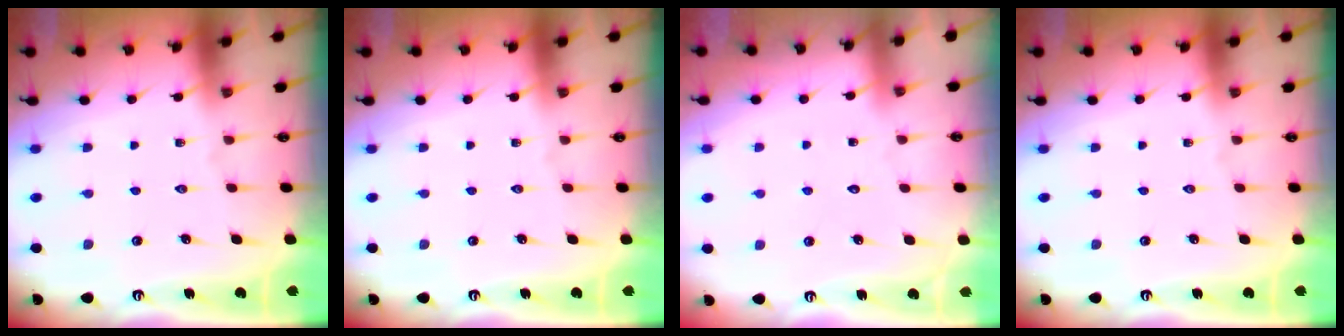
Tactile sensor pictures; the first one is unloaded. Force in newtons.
{"total": 0.0}
{"total": 3.3, "press": 3.3, "slide": 0.2}
{"total": 0.0}